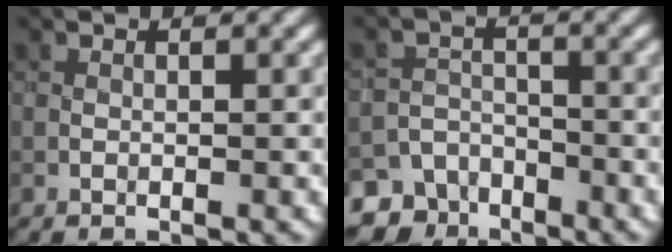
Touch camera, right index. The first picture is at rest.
{"total": 4.5, "force": [-3.8, 2.5, 0.4], "torque": [0.003, -0.011, -0.065]}